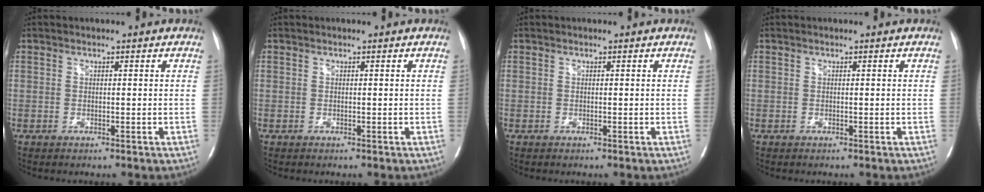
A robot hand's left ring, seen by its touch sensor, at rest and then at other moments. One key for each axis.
{"total": 0.0}
{"total": 0.0}
{"total": 0.0}